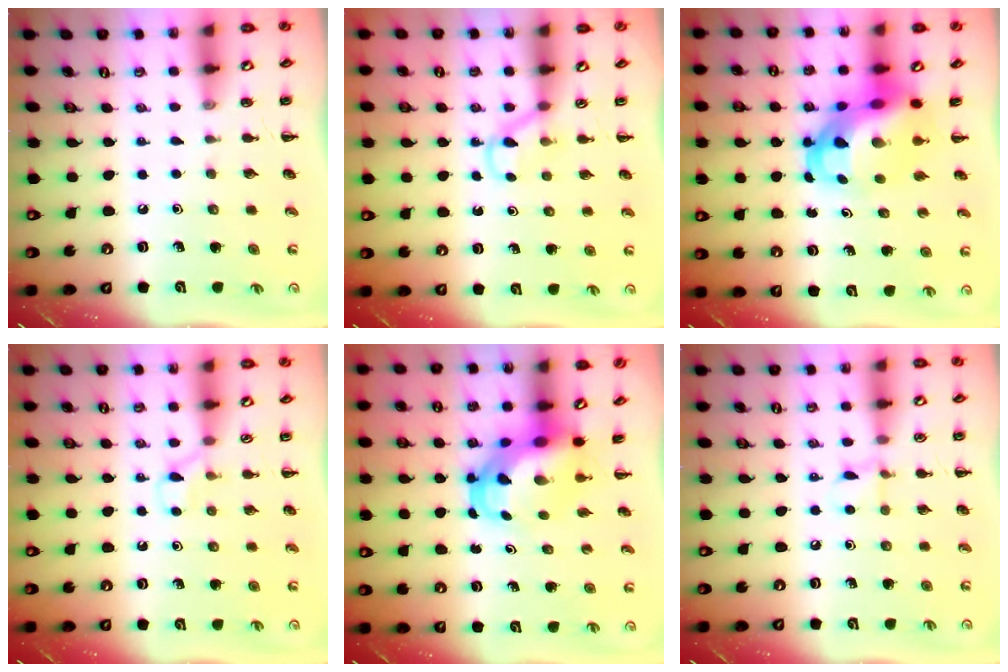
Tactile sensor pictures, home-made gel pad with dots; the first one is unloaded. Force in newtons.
{"total": 3.4, "press": 3.1, "slide": 1.3}
{"total": 11.4, "press": 11.0, "slide": 2.9}
{"total": 3.6, "press": 3.4, "slide": 1.1}
{"total": 6.3, "press": 6.2, "slide": 1.0}
{"total": 6.1, "press": 5.8, "slide": 1.9}